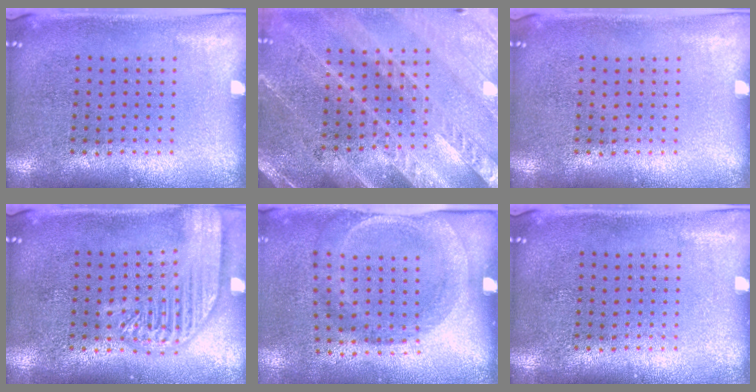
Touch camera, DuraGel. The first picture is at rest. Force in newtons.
{"total": 2.9, "press": 2.7, "slide": 1.1}
{"total": 0.0}
{"total": 3.7, "press": 3.7, "slide": 0.4}
{"total": 1.9, "press": 1.2, "slide": 1.5}
{"total": 0.0}